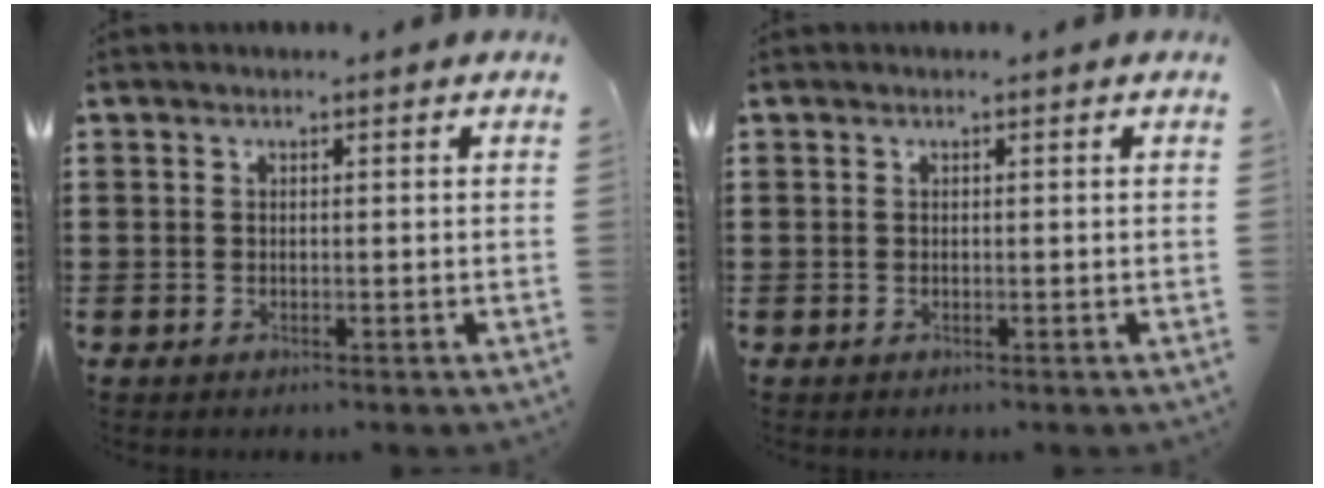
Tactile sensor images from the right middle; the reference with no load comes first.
{"total": 0.0}